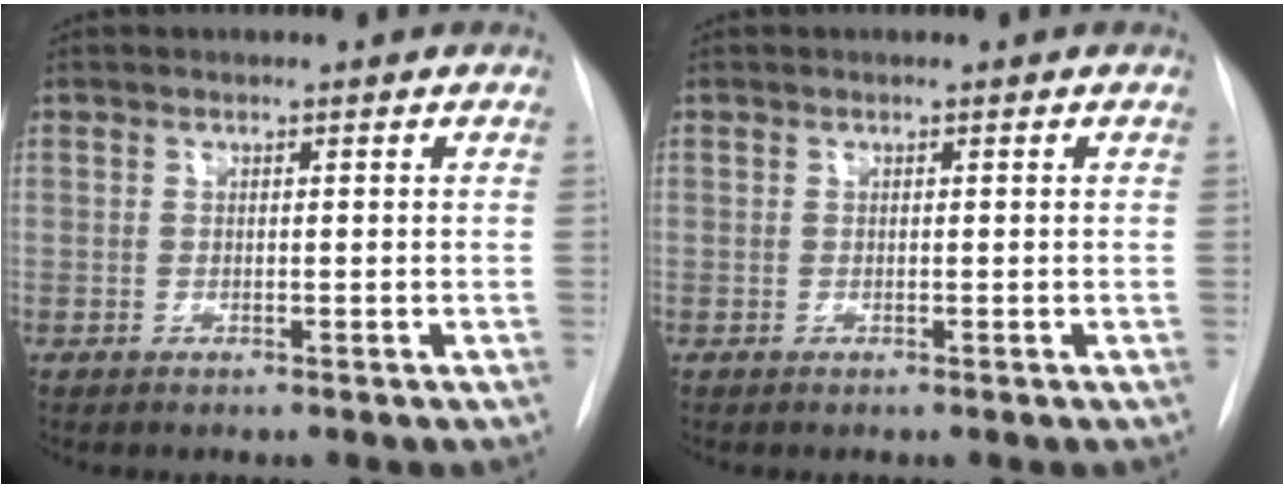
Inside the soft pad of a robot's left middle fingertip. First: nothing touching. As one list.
[{"total": 0.0}]